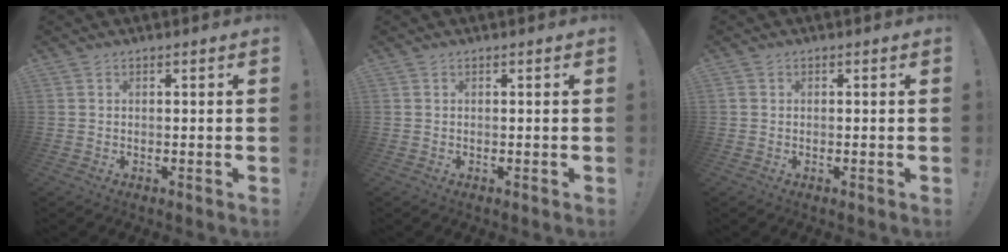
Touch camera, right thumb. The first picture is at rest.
{"total": 0.0}
{"total": 0.8, "force": [-0.2, 0.7, 0.4], "torque": [-0.011, 0.004, -0.002]}